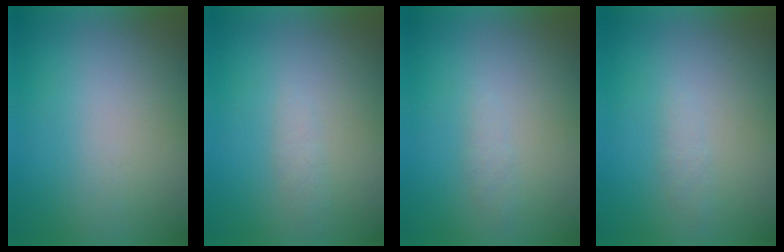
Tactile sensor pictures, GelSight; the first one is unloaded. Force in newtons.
{"total": 1.3}
{"total": 1.2}
{"total": 1.2}